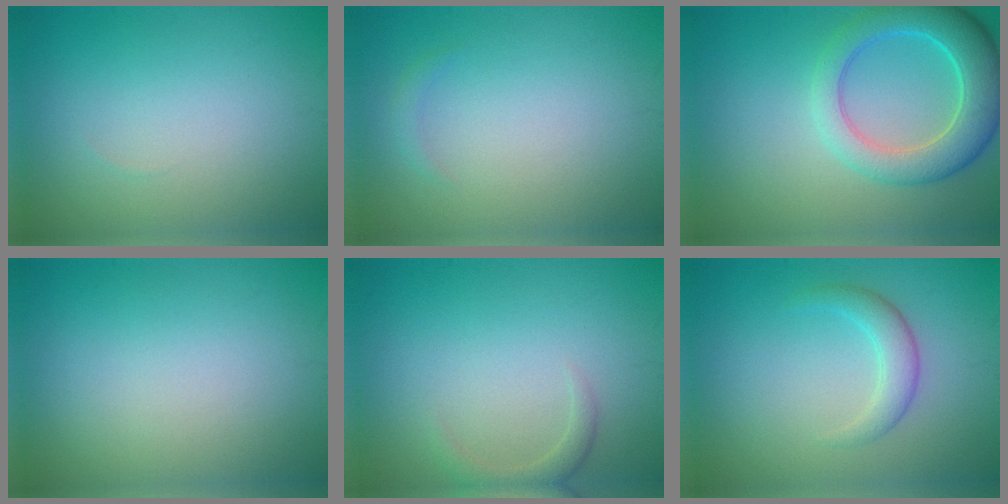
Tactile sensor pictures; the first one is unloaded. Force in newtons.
{"total": 0.7, "press": 0.7, "slide": 0.1}
{"total": 6.3, "press": 6.3, "slide": 0.3}
{"total": 0.0}
{"total": 1.6, "press": 1.6, "slide": 0.1}
{"total": 2.4, "press": 2.4, "slide": 0.1}